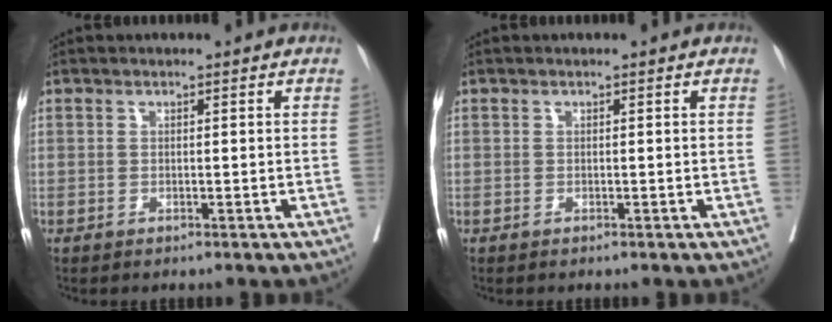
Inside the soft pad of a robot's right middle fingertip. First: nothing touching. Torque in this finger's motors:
{"motor_torque": [0.07, -0.04, -0.02, 0.00]}